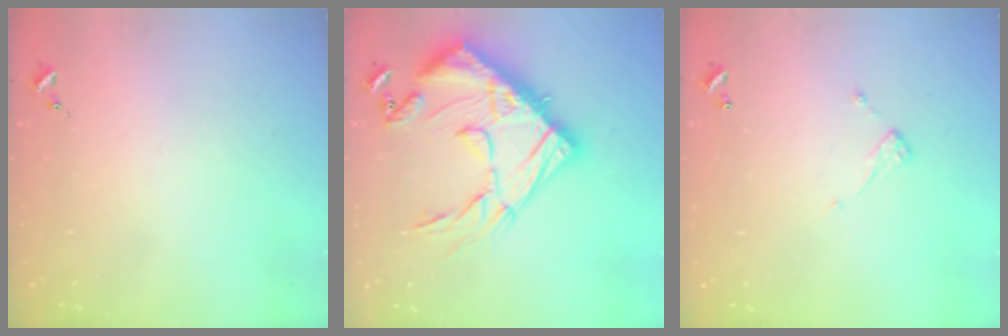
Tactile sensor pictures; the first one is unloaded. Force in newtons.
{"total": 30.1, "press": 30.0, "slide": 2.9}
{"total": 5.3, "press": 5.3, "slide": 0.4}